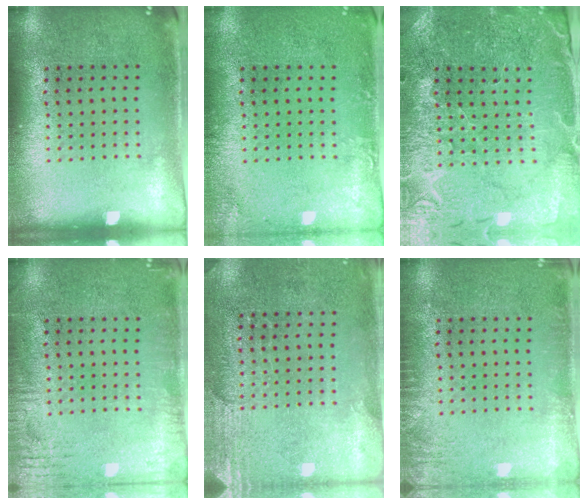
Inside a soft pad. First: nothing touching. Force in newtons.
{"total": 1.5, "press": 1.5, "slide": 0.1}
{"total": 1.5, "press": 1.5, "slide": 0.1}
{"total": 2.7, "press": 2.7, "slide": 0.2}
{"total": 2.6, "press": 2.3, "slide": 1.2}
{"total": 2.0, "press": 1.9, "slide": 0.2}